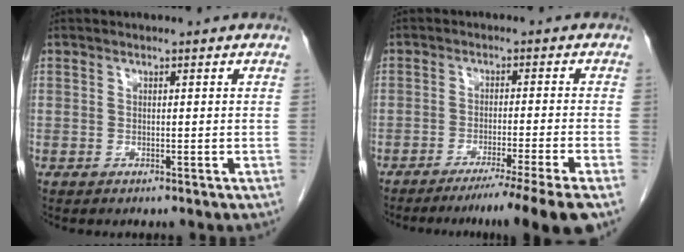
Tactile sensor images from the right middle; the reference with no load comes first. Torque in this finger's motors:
{"motor_torque": [1.16, -0.98, 0.10, 0.08]}